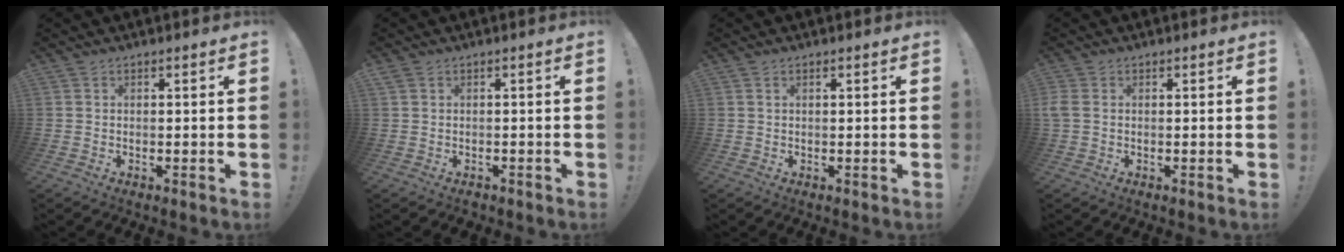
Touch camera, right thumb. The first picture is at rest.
{"total": 1.2, "force": [-0.1, 1.1, 0.4], "torque": [-0.006, -0.001, -0.001]}
{"total": 0.7, "force": [0.4, 0.2, 0.5], "torque": [-0.014, 0.003, 0.007]}
{"total": 2.8, "force": [0.2, 2.0, 2.0], "torque": [-0.047, 0.006, 0.006]}